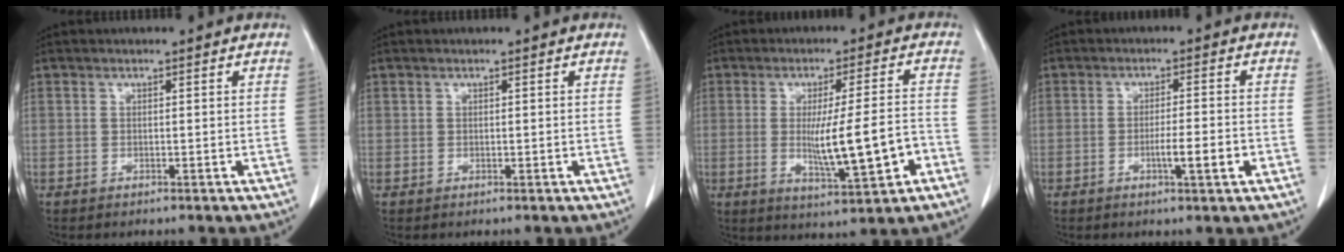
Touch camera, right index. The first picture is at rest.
{"total": 0.0}
{"total": 11.3, "force": [-2.6, 0.8, 10.9], "torque": [-0.175, -0.008, -0.032]}
{"total": 4.8, "force": [-1.6, 0.2, 4.5], "torque": [-0.067, -0.001, -0.022]}